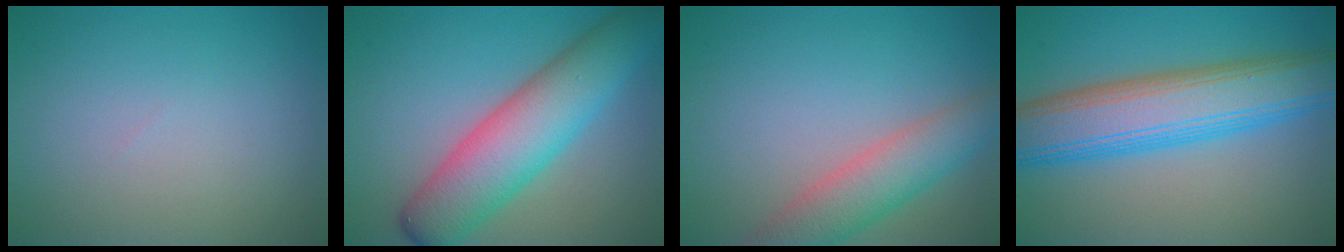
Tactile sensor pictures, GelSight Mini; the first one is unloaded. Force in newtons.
{"total": 8.7, "press": 8.7, "slide": 0.3}
{"total": 5.2, "press": 5.2, "slide": 0.2}
{"total": 9.4, "press": 9.4, "slide": 0.3}